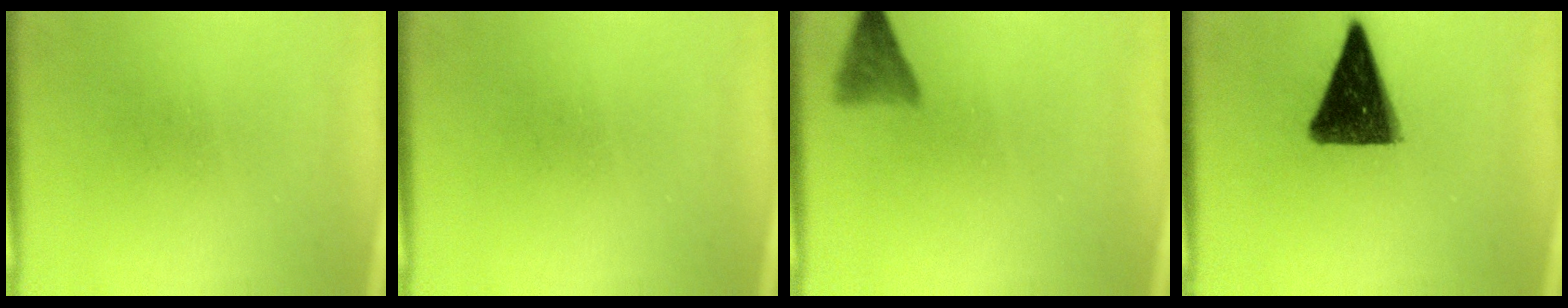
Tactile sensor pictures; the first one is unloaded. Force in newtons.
{"total": 0.0}
{"total": 2.8}
{"total": 13.0}